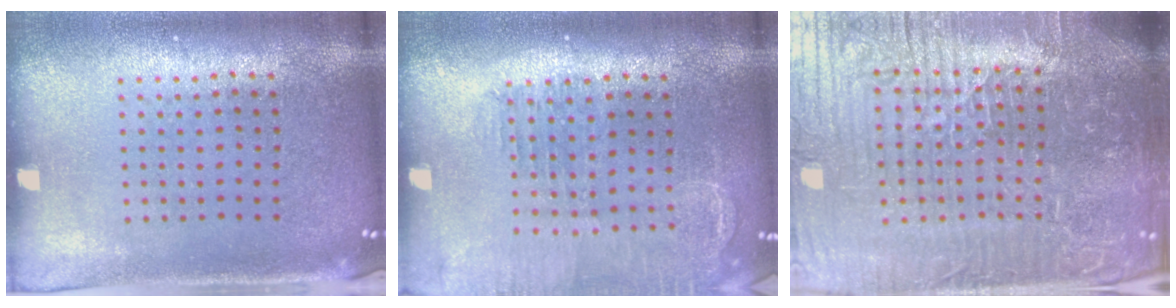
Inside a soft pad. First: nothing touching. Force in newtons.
{"total": 1.5, "press": 1.4, "slide": 0.3}
{"total": 7.3, "press": 6.6, "slide": 3.1}